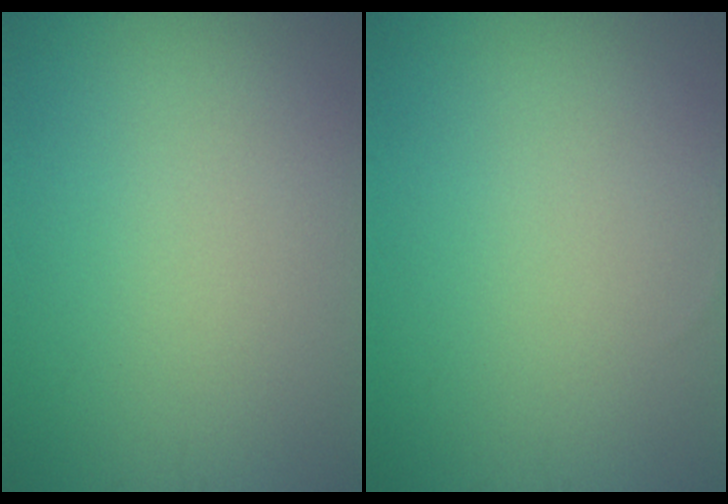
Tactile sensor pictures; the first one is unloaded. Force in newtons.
{"total": 0.0}